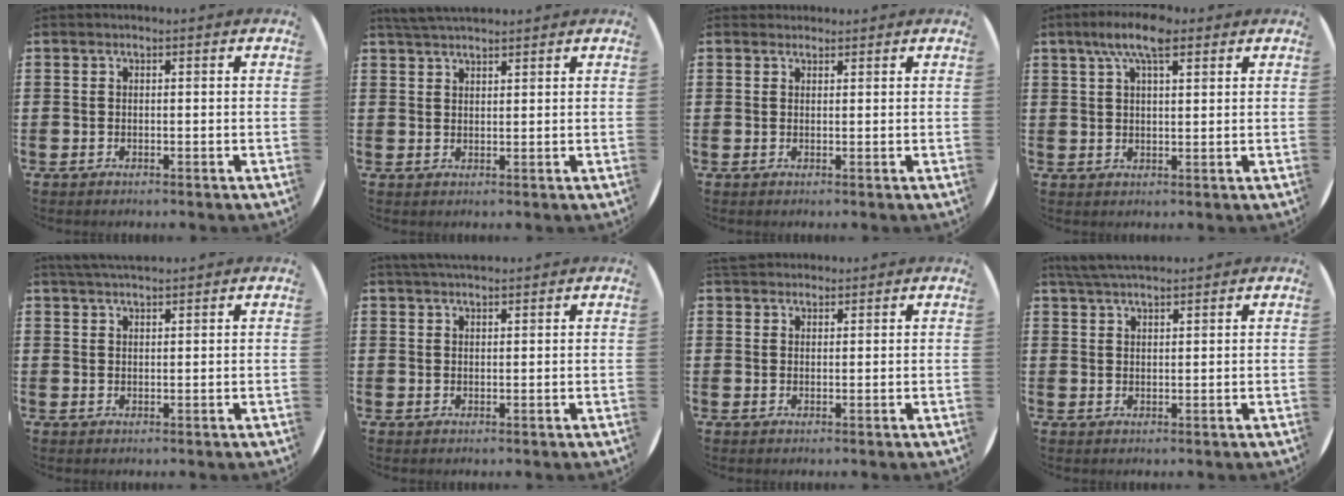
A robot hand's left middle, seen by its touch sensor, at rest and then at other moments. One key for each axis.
{"total": 3.1, "fx": 3.0, "fy": 0.4, "fz": 0.7, "tx": -0.021, "ty": -0.003, "tz": 0.056}
{"total": 0.9, "fx": 0.9, "fy": 0.3, "fz": -0.1, "tx": 0.010, "ty": 0.000, "tz": 0.015}
{"total": 6.8, "fx": 4.4, "fy": 2.1, "fz": 4.8, "tx": -0.096, "ty": 0.004, "tz": 0.075}
{"total": 2.4, "fx": 2.3, "fy": 0.2, "fz": 0.7, "tx": -0.018, "ty": 0.000, "tz": 0.044}
{"total": 2.1, "fx": 2.0, "fy": 0.3, "fz": 0.7, "tx": -0.016, "ty": 0.003, "tz": 0.038}
{"total": 2.0, "fx": 1.9, "fy": 0.6, "fz": 0.1, "tx": 0.002, "ty": -0.001, "tz": 0.036}
{"total": 4.0, "fx": 3.6, "fy": 0.5, "fz": 1.5, "tx": -0.037, "ty": -0.003, "tz": 0.067}